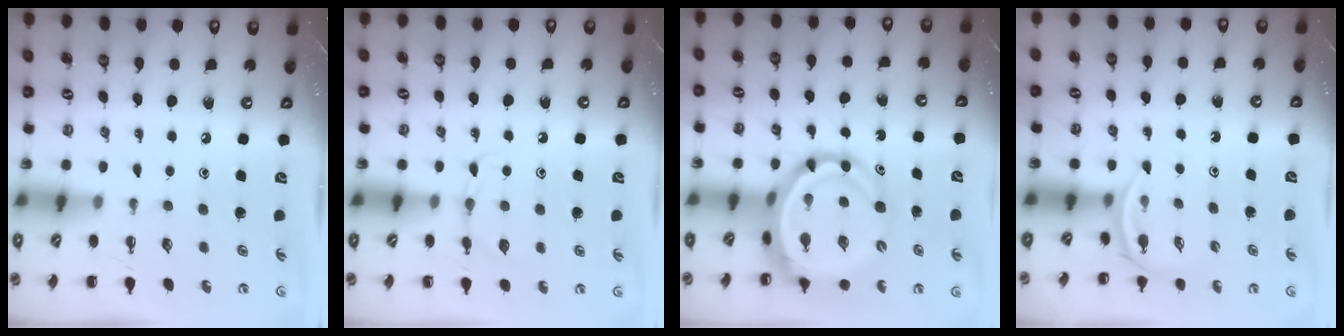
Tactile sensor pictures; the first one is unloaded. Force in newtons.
{"total": 4.9, "press": 4.8, "slide": 1.3}
{"total": 11.0, "press": 10.6, "slide": 3.0}
{"total": 2.6, "press": 2.5, "slide": 0.8}